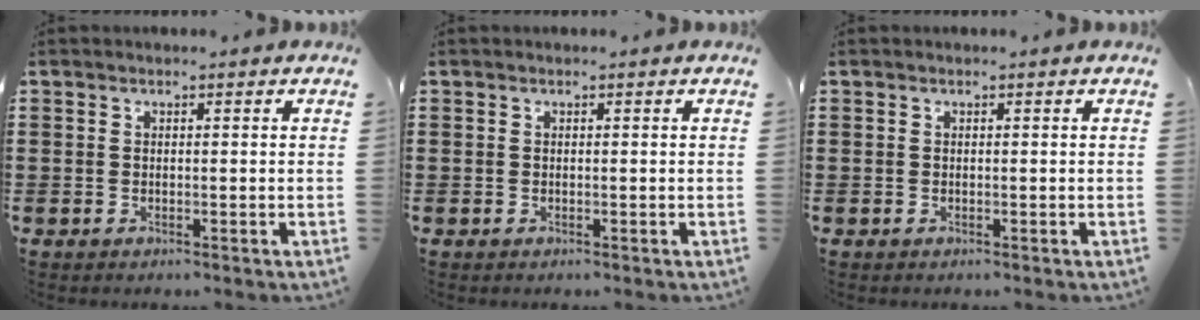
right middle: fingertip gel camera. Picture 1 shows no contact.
{"total": 0.0}
{"total": 0.0}